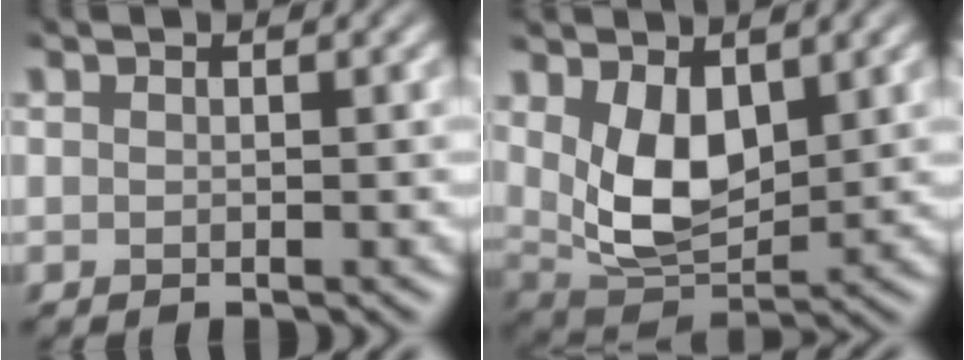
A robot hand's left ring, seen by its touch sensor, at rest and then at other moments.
{"total": 5.6, "force": [1.1, 3.0, 4.6], "torque": [-0.089, -0.016, 0.027]}